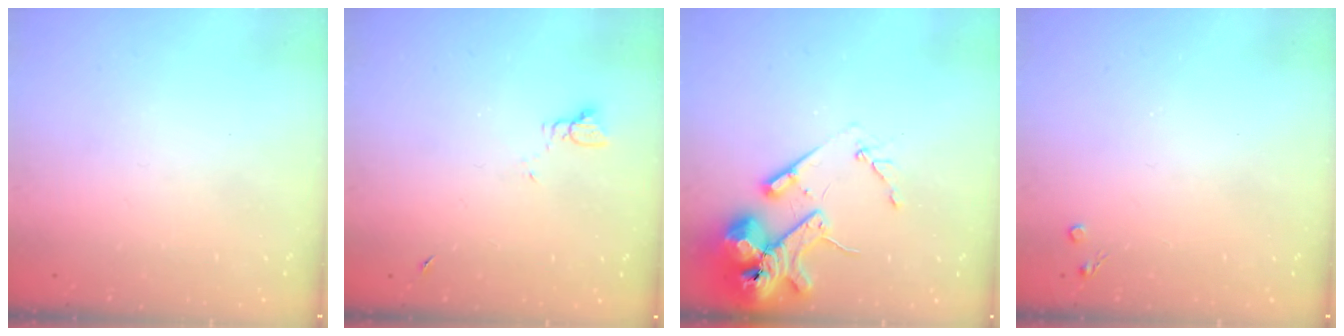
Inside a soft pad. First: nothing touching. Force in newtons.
{"total": 2.7, "press": 2.7, "slide": 0.3}
{"total": 14.7, "press": 14.5, "slide": 2.0}
{"total": 2.6, "press": 2.5, "slide": 0.4}